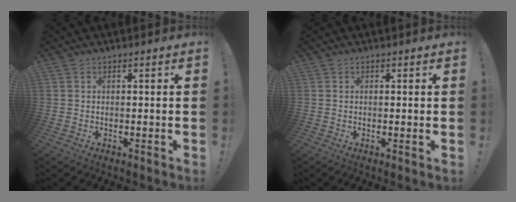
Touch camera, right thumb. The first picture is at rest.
{"total": 0.5, "force": [0.2, -0.1, 0.5], "torque": [-0.004, -0.002, 0.001]}